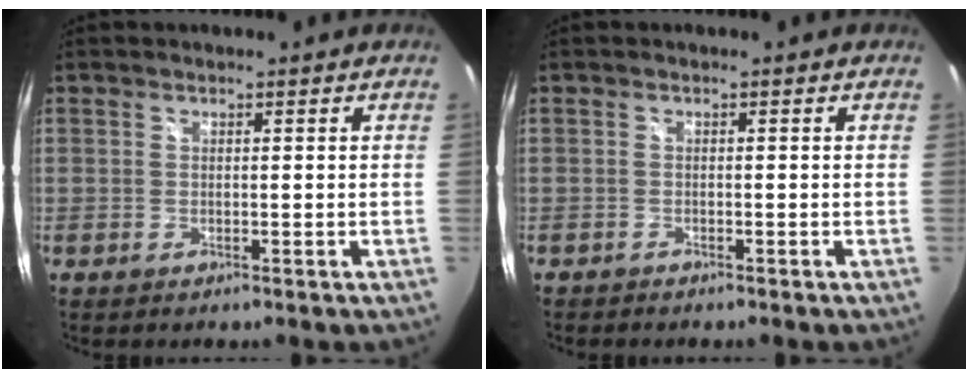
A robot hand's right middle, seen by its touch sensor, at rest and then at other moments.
{"total": 0.7, "force": [-0.6, 0.2, -0.1], "torque": [-0.002, 0.000, -0.014]}